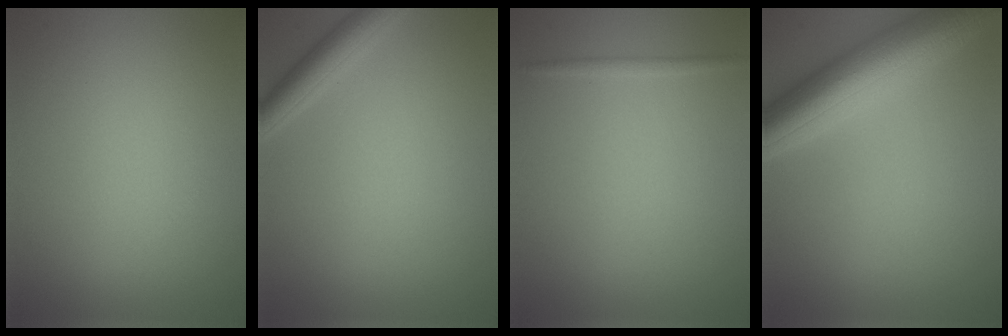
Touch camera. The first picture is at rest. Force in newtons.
{"total": 2.8, "press": 2.8, "slide": 0.1}
{"total": 0.7, "press": 0.7, "slide": 0.0}
{"total": 8.3, "press": 8.3, "slide": 0.1}